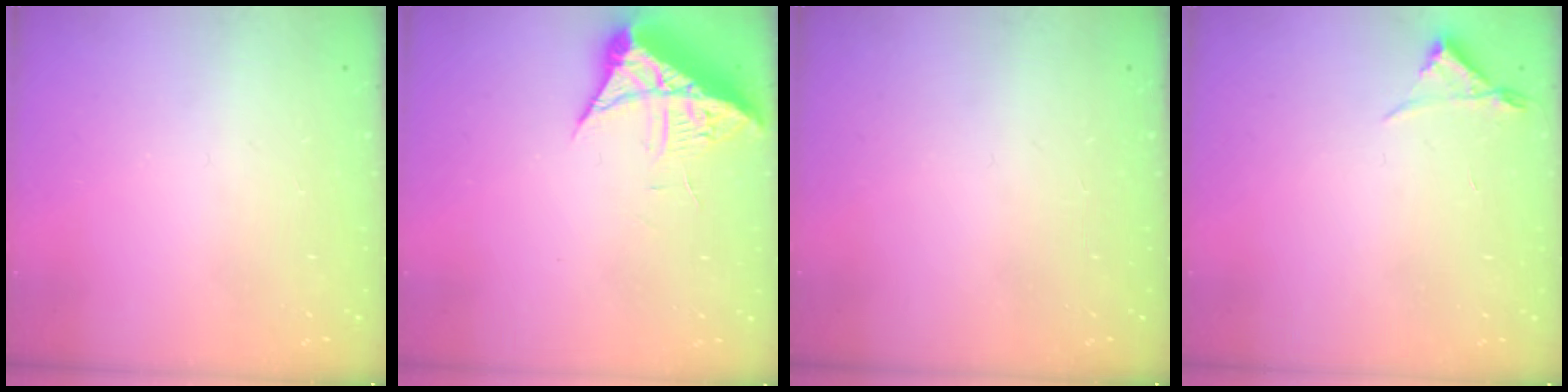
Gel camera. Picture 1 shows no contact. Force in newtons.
{"total": 7.2, "press": 7.2, "slide": 0.8}
{"total": 0.0}
{"total": 3.0, "press": 2.9, "slide": 0.5}